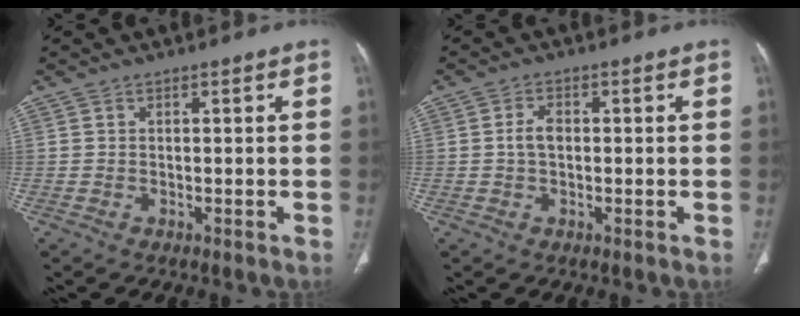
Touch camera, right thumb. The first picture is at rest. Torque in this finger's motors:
{"motor_torque": [-0.25, 0.05, 0.69, -0.47, 0.03]}